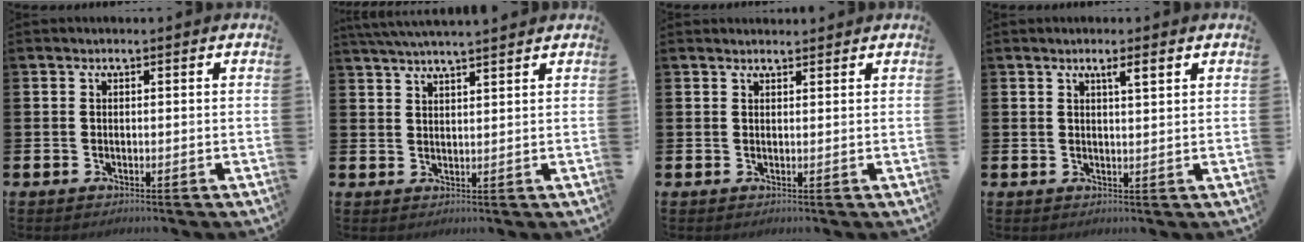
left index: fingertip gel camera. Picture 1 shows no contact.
{"total": 3.9, "force": [3.8, -0.3, 0.9], "torque": [-0.022, -0.011, 0.070]}
{"total": 1.3, "force": [1.3, 0.2, 0.1], "torque": [0.008, -0.004, 0.022]}
{"total": 2.2, "force": [1.6, 0.2, 1.5], "torque": [-0.020, -0.002, 0.026]}